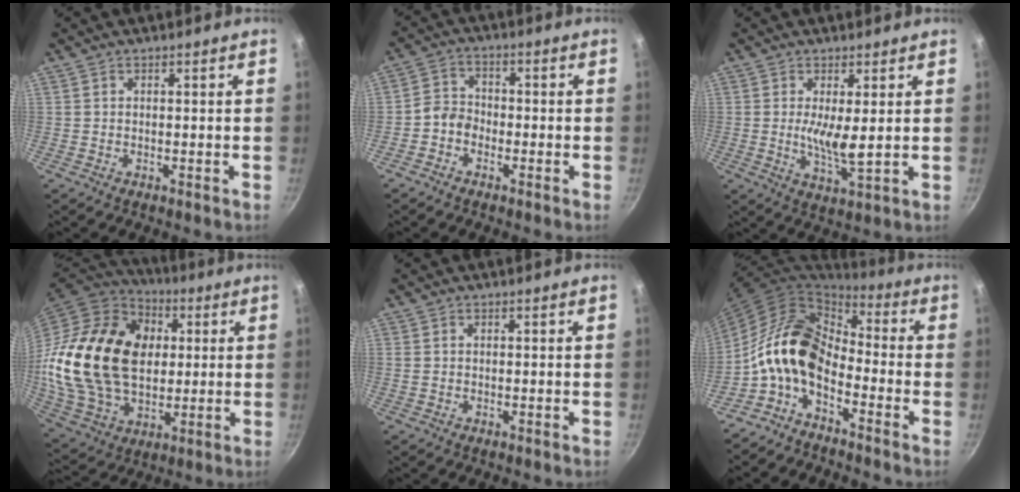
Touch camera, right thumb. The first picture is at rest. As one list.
[{"total": 4.0, "force": [-2.0, 3.1, 1.6], "torque": [-0.016, 0.027, -0.049]}, {"total": 5.7, "force": [0.9, 1.3, 5.5], "torque": [-0.103, -0.026, 0.019]}, {"total": 29.2, "force": [4.2, 20.1, 20.8], "torque": [-0.360, 0.009, 0.082]}, {"total": 0.7, "force": [0.1, 0.6, 0.4], "torque": [-0.007, 0.003, 0.001]}, {"total": 13.1, "force": [-4.1, 8.1, 9.4], "torque": [-0.154, 0.052, -0.103]}]